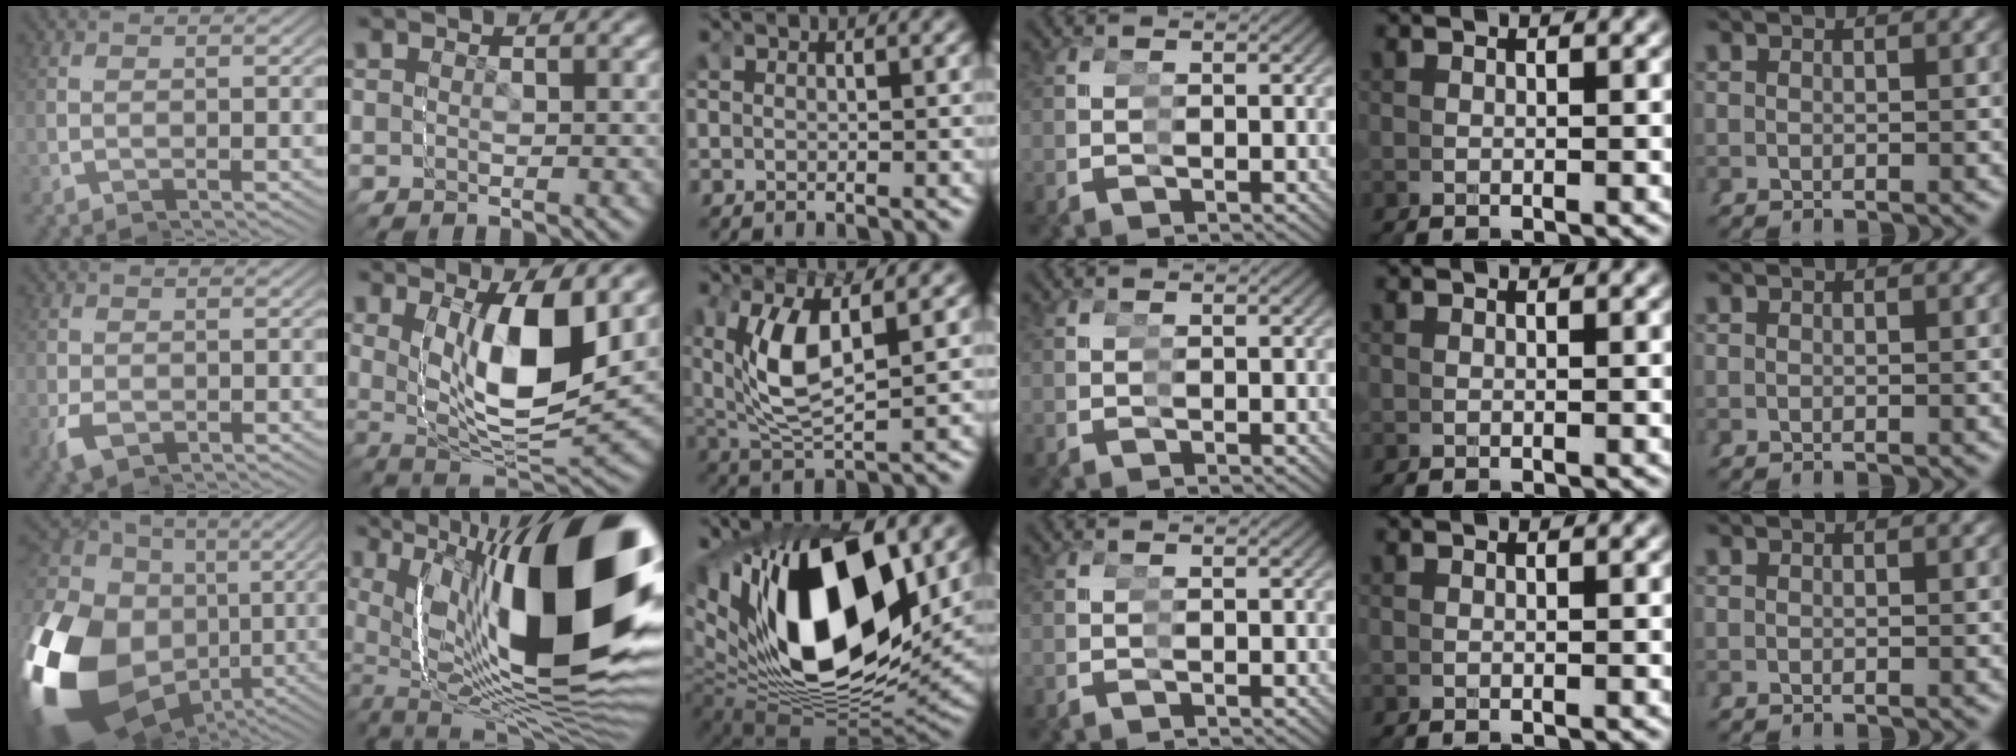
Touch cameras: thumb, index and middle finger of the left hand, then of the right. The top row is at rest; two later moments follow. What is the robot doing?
{"motion": "grasp_and_lifting", "object": "markers"}